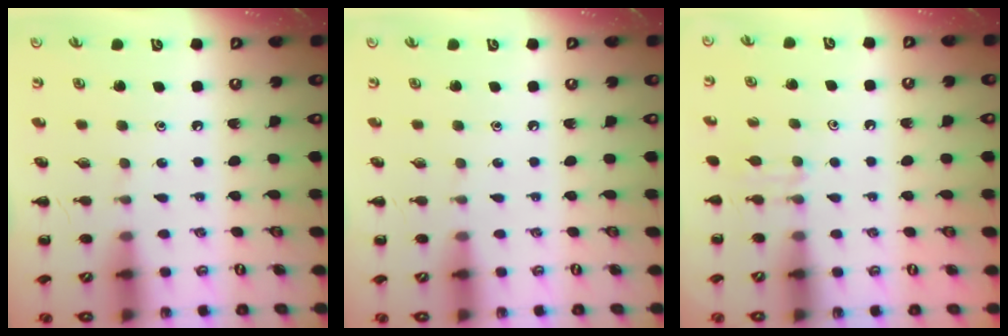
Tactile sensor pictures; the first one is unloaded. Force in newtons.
{"total": 0.0}
{"total": 3.9, "press": 3.7, "slide": 1.5}